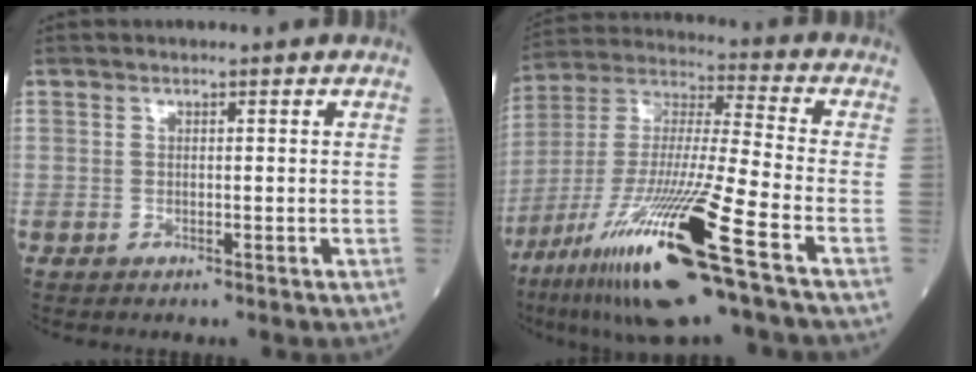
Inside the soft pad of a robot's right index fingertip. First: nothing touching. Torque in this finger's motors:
{"motor_torque": [1.65, -0.49, 1.05, 0.21]}